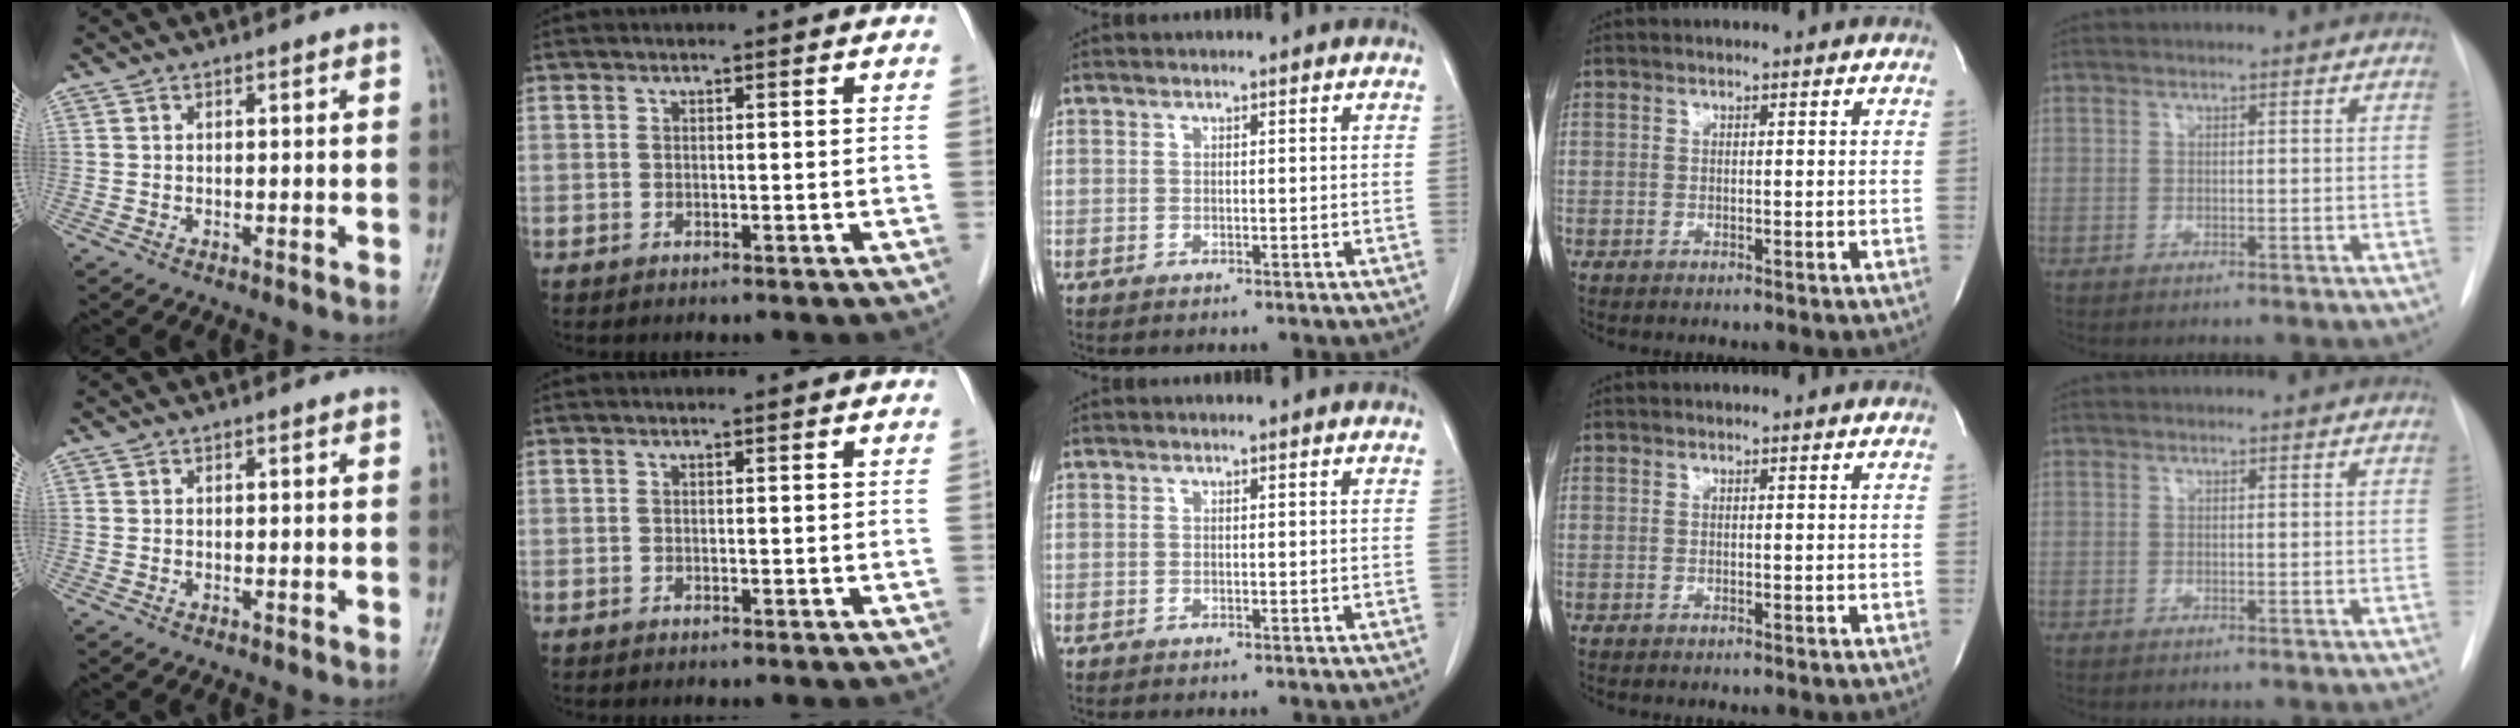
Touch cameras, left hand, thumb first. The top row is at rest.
{}